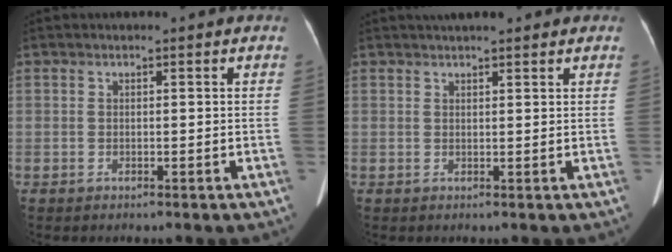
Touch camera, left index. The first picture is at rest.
{"total": 5.8, "force": [4.7, 1.3, 3.1], "torque": [-0.040, 0.029, 0.067]}